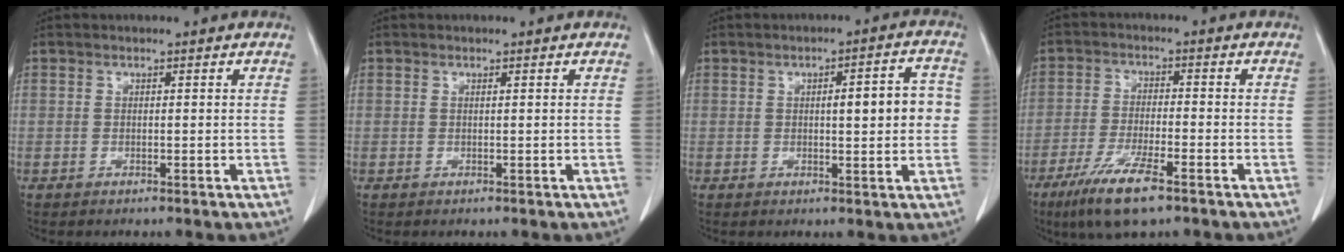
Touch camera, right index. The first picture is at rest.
{"total": 0.0}
{"total": 6.8, "force": [0.4, 1.6, 6.6], "torque": [-0.089, 0.017, 0.007]}
{"total": 9.0, "force": [-5.7, 1.3, 6.9], "torque": [-0.138, -0.020, -0.100]}